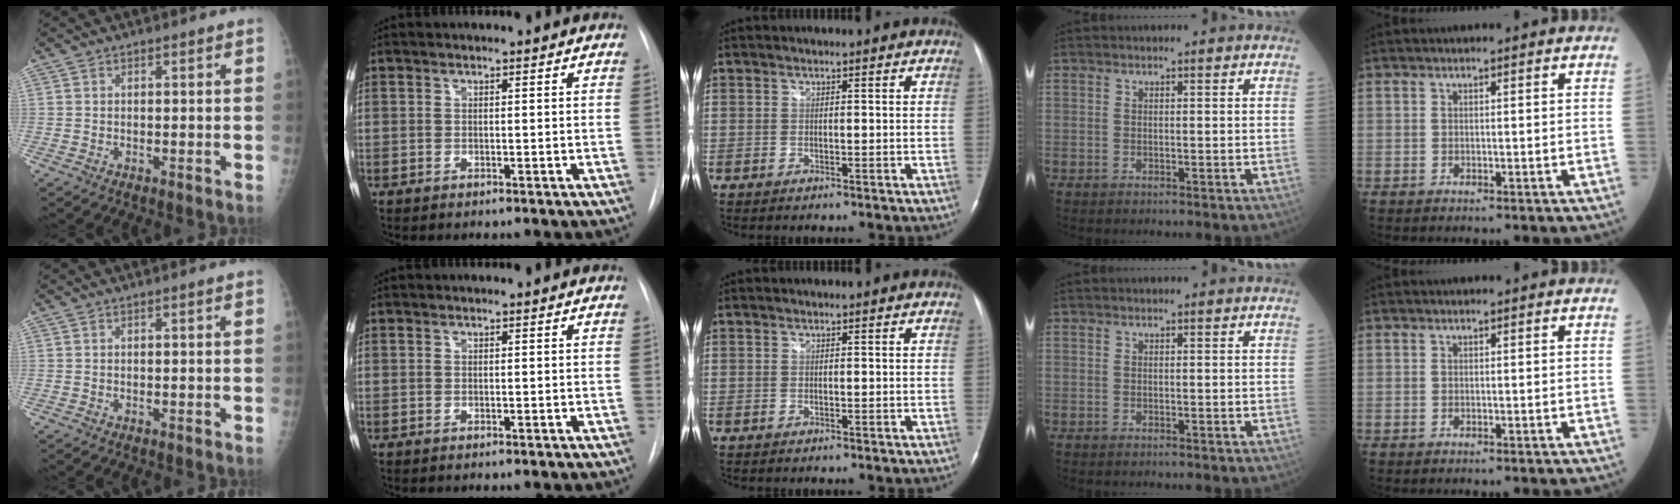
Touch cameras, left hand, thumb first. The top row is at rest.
{}